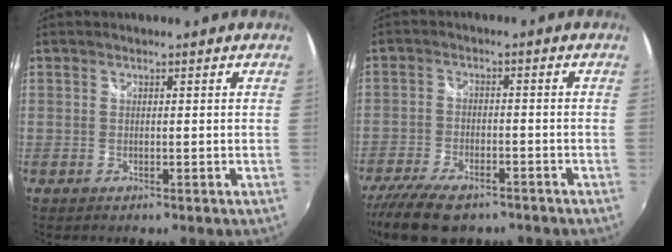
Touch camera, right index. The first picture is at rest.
{"total": 12.8, "force": [-9.7, 5.1, 6.6], "torque": [-0.161, -0.031, -0.166]}